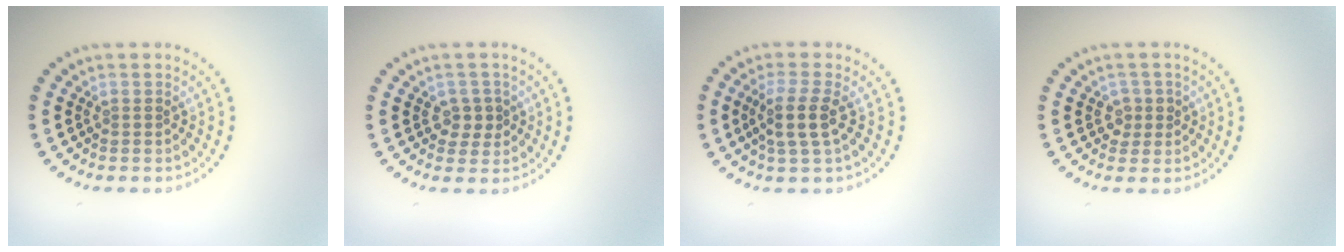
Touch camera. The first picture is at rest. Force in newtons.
{"total": 1.8, "press": 1.7, "slide": 0.6}
{"total": 2.8, "press": 2.3, "slide": 1.6}
{"total": 1.6, "press": 1.4, "slide": 0.7}